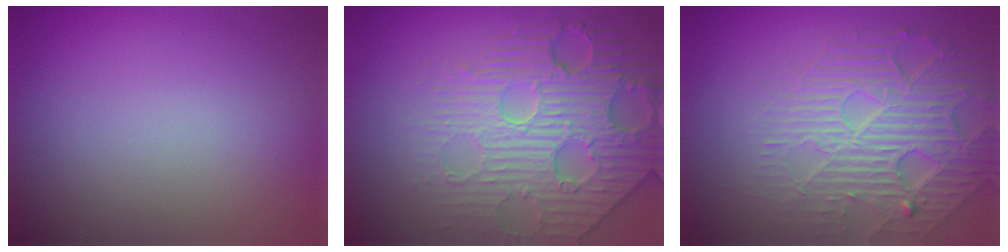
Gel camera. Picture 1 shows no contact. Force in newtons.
{"total": 7.2, "press": 5.7, "slide": 4.5}
{"total": 7.1, "press": 5.1, "slide": 4.9}